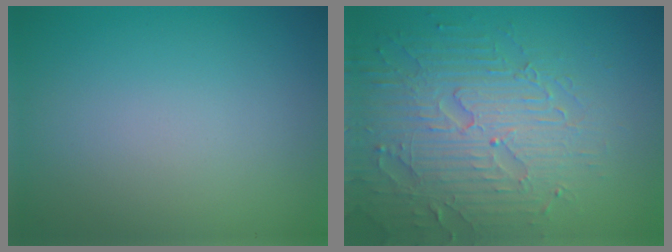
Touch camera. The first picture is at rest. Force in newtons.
{"total": 6.5, "press": 5.4, "slide": 3.6}